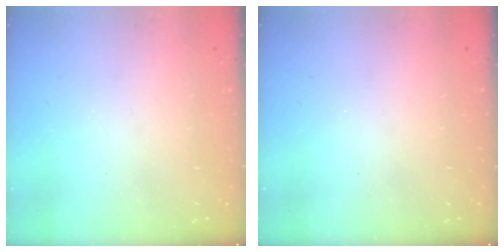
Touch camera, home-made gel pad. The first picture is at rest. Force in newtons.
{"total": 0.0}